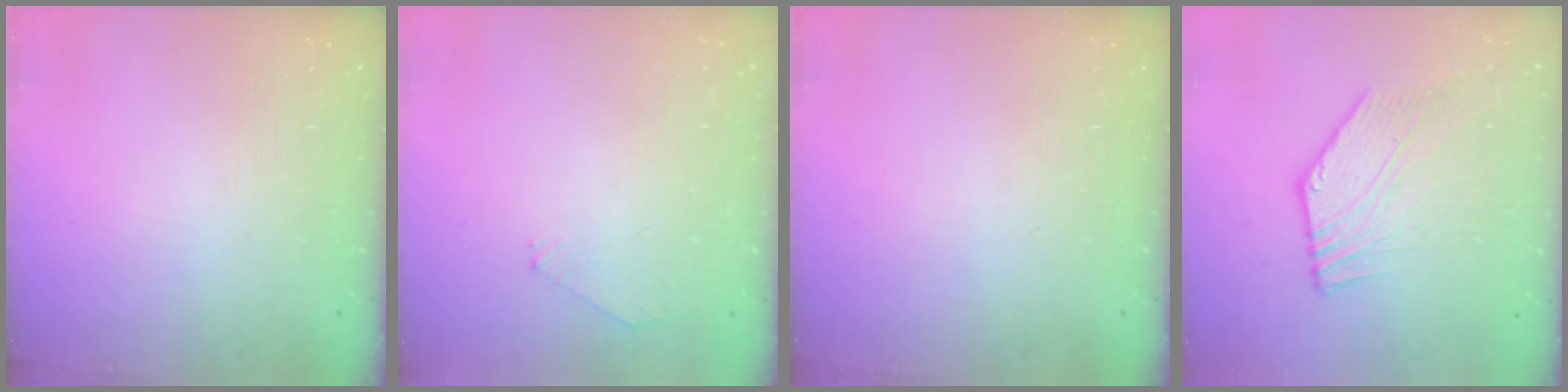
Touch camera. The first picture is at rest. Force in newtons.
{"total": 0.0}
{"total": 0.0}
{"total": 2.6, "press": 2.5, "slide": 0.9}